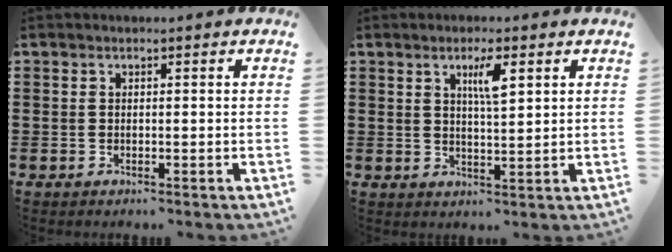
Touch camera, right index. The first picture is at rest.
{"total": 4.2, "force": [1.9, 0.9, 3.6], "torque": [-0.060, 0.001, 0.027]}